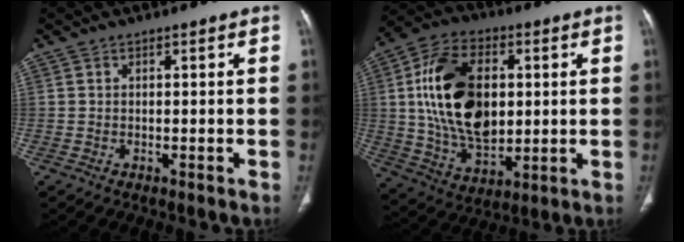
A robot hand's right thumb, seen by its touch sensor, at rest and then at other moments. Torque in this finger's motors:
{"motor_torque": [2.34, 2.67, 2.03, -0.14, 0.24]}